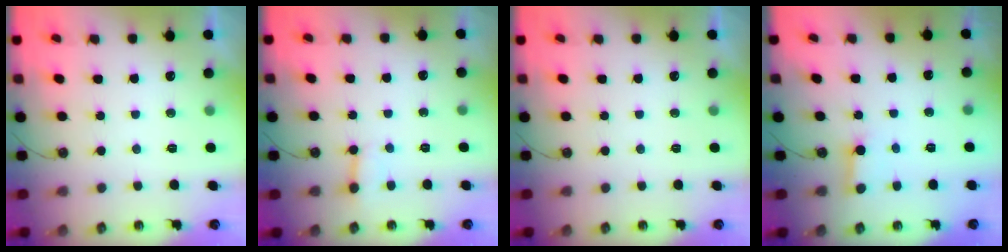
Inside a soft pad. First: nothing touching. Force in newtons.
{"total": 3.0, "press": 2.9, "slide": 0.3}
{"total": 0.0}
{"total": 2.9, "press": 2.9, "slide": 0.4}